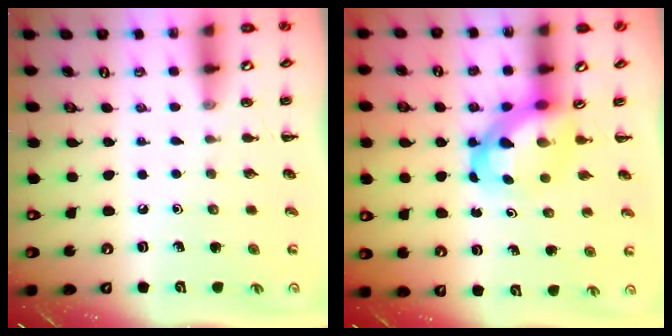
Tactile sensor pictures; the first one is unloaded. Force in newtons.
{"total": 4.6, "press": 4.4, "slide": 1.3}